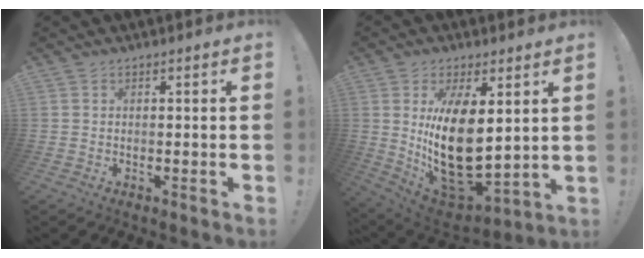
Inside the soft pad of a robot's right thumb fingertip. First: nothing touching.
{"total": 20.0, "force": [3.9, 10.7, 16.5], "torque": [-0.311, -0.057, 0.079]}